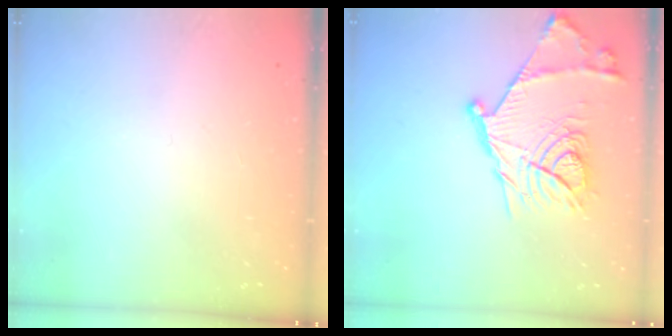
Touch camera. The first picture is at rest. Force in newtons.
{"total": 19.6, "press": 19.6, "slide": 0.6}